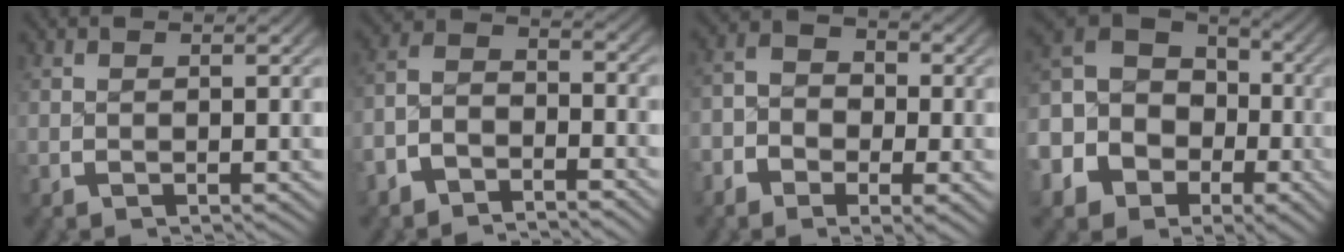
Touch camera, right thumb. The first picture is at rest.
{"total": 5.8, "force": [-3.0, 4.0, 2.9], "torque": [-0.065, -0.011, -0.056]}
{"total": 4.7, "force": [-1.0, 3.5, 3.0], "torque": [-0.051, -0.007, -0.025]}
{"total": 14.6, "force": [0.7, 12.2, 7.9], "torque": [-0.198, -0.024, 0.011]}